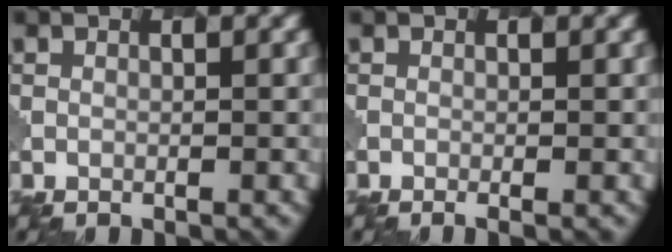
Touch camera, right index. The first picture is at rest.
{"total": 1.1, "force": [-0.3, 0.4, 1.0], "torque": [-0.006, -0.002, -0.005]}